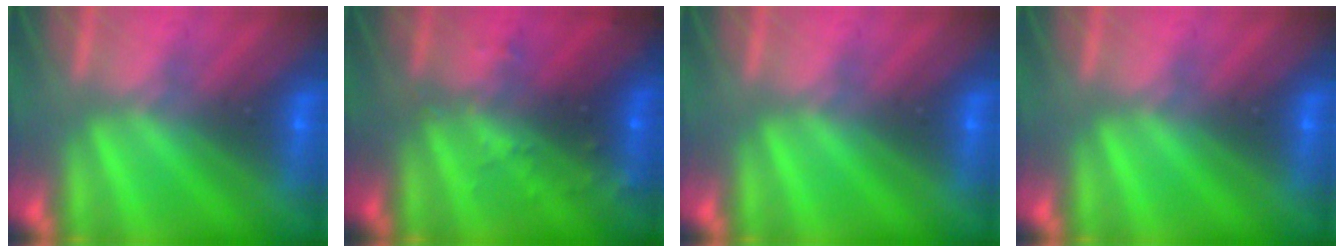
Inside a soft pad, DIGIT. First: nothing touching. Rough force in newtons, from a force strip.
{"total": 3.0}
{"total": 0.0}
{"total": 0.0}